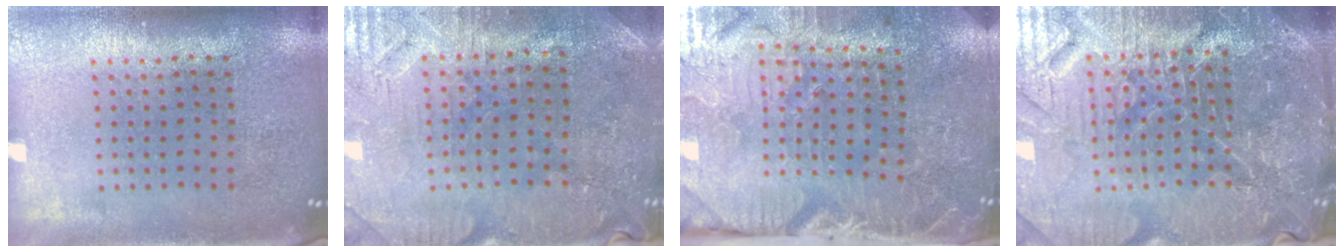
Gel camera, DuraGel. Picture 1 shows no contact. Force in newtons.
{"total": 0.9, "press": 0.8, "slide": 0.4}
{"total": 4.1, "press": 4.1, "slide": 0.8}
{"total": 6.2, "press": 5.7, "slide": 2.3}